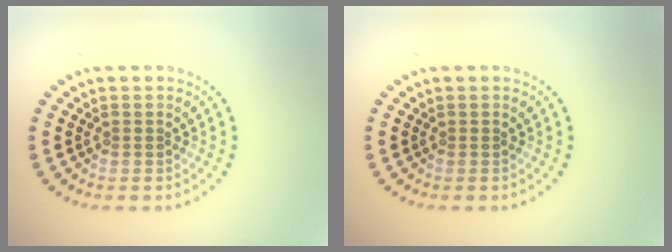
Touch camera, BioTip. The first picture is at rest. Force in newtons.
{"total": 0.0}